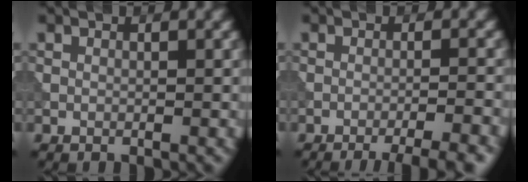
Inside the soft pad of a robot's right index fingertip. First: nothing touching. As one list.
[{"total": 6.4, "force": [-4.8, 1.5, 4.0], "torque": [-0.040, 0.005, -0.059]}]